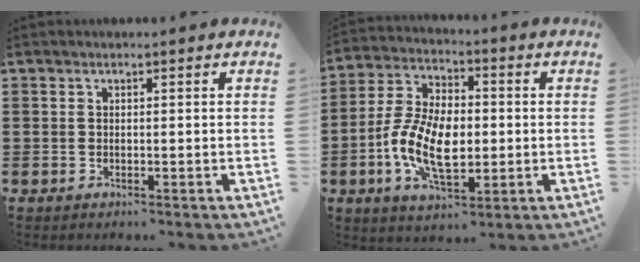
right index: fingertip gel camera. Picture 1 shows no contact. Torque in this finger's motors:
{"motor_torque": [2.14, 0.00, 0.70, 0.21]}